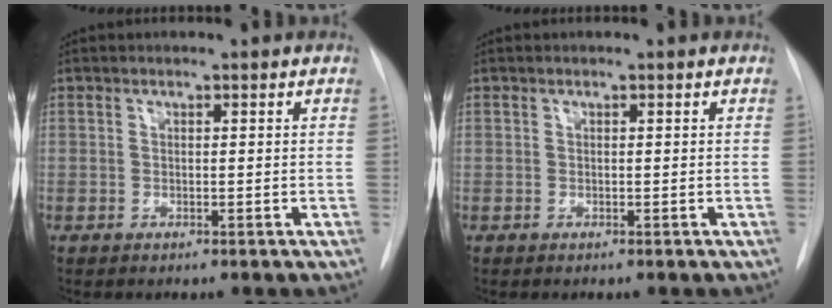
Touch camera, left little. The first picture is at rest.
{"total": 0.0}